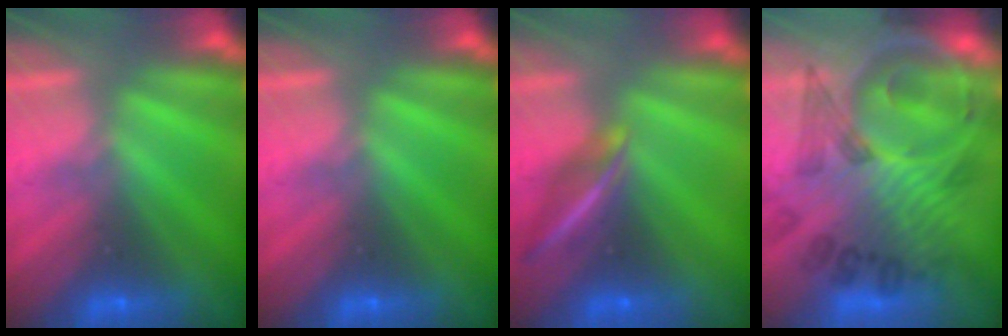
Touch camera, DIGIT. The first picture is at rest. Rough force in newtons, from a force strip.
{"total": 0.0}
{"total": 7.4}
{"total": 6.0}